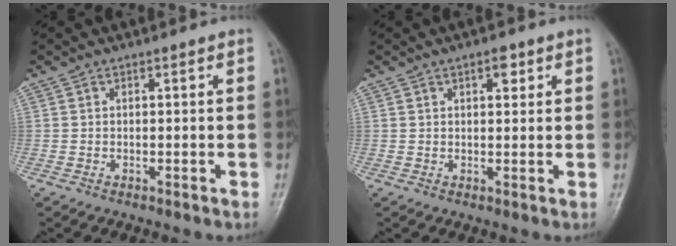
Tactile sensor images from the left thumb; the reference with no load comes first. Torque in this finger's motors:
{"motor_torque": [-0.01, 0.08, -0.33, -0.09, 0.07]}